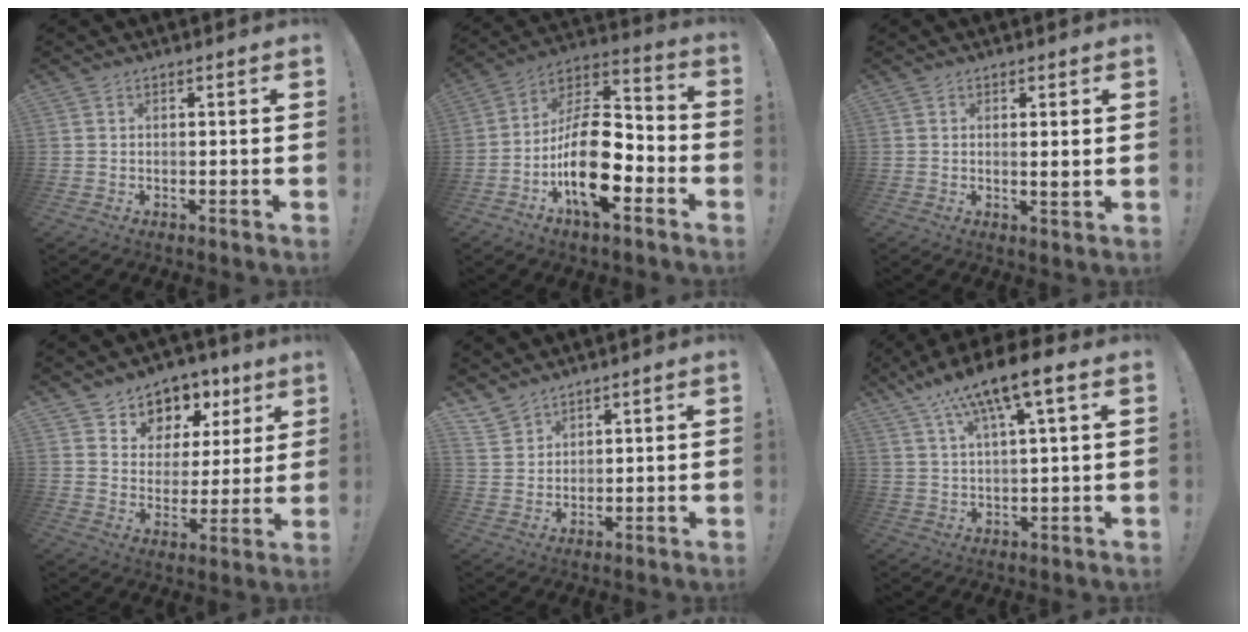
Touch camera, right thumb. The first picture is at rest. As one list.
[{"total": 21.0, "force": [-6.9, 9.9, 17.1], "torque": [-0.305, 0.034, -0.111]}, {"total": 2.1, "force": [0.7, -0.1, 2.0], "torque": [-0.020, -0.010, 0.008]}, {"total": 8.1, "force": [5.0, 6.2, 1.6], "torque": [-0.016, -0.046, 0.095]}, {"total": 5.0, "force": [4.3, 2.5, 0.8], "torque": [-0.019, -0.030, 0.085]}, {"total": 11.7, "force": [6.8, 1.7, 9.3], "torque": [-0.164, -0.033, 0.110]}]